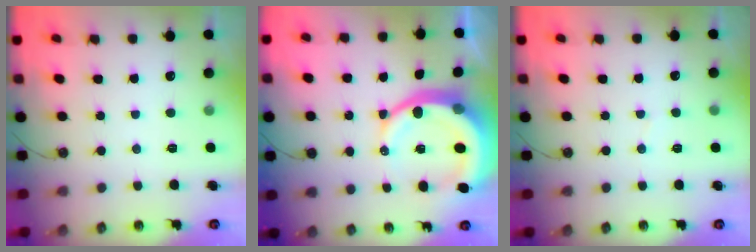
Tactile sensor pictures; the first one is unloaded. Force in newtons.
{"total": 14.5, "press": 14.4, "slide": 1.7}
{"total": 2.3, "press": 2.3, "slide": 0.2}